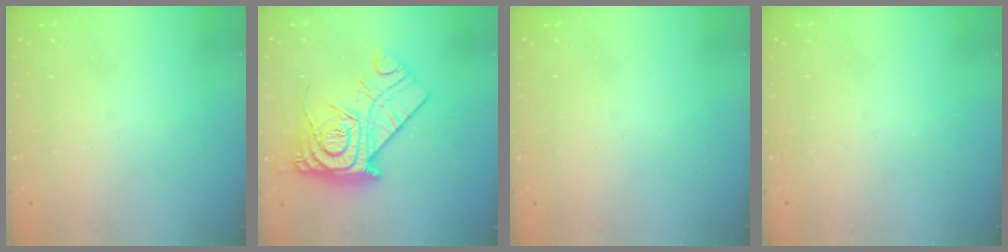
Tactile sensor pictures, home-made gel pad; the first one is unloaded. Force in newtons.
{"total": 24.4, "press": 24.3, "slide": 2.4}
{"total": 0.0}
{"total": 0.0}